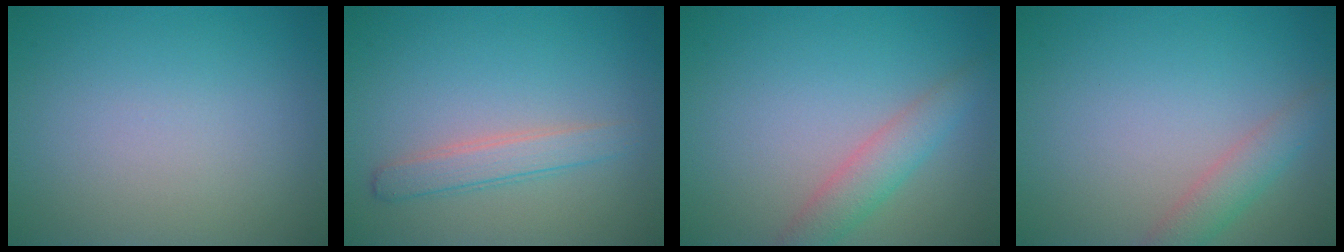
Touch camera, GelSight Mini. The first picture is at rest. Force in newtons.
{"total": 2.2, "press": 2.2, "slide": 0.1}
{"total": 2.9, "press": 2.9, "slide": 0.1}
{"total": 2.5, "press": 2.5, "slide": 0.1}